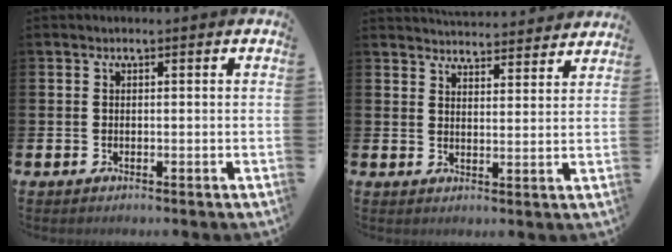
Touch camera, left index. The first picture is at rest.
{"total": 4.5, "force": [4.4, 0.3, -0.1], "torque": [-0.009, -0.030, 0.080]}